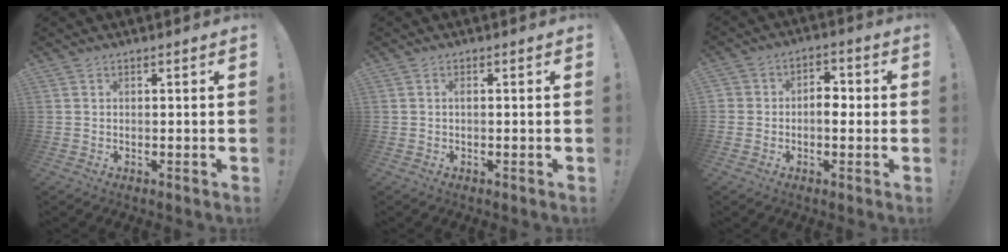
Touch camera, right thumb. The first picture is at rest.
{"total": 0.7, "force": [-0.2, 0.1, 0.6], "torque": [-0.020, 0.004, -0.002]}
{"total": 6.4, "force": [-1.4, 5.1, 3.5], "torque": [-0.048, 0.016, -0.026]}